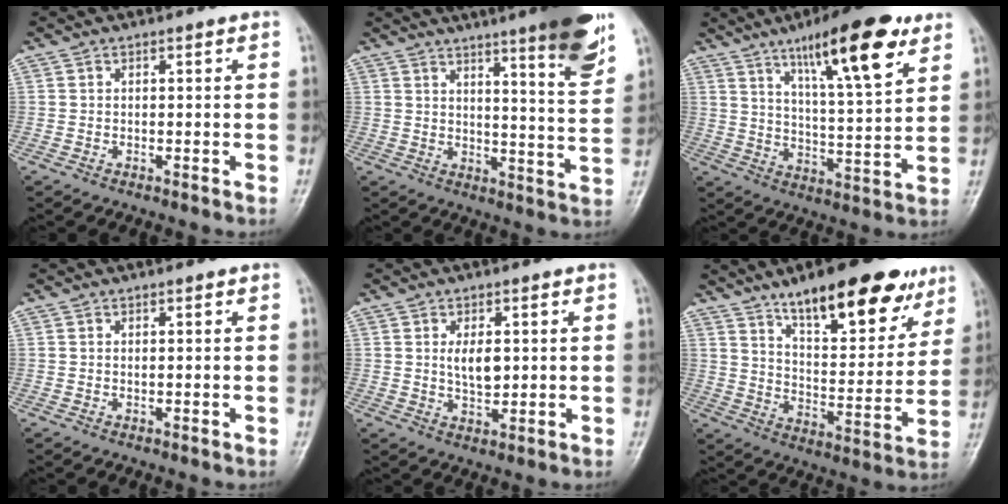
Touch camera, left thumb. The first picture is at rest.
{"total": 14.7, "force": [9.2, 1.5, 11.4], "torque": [-0.145, -0.052, 0.125]}
{"total": 17.7, "force": [10.2, 3.9, 13.9], "torque": [-0.198, -0.047, 0.165]}
{"total": 0.8, "force": [0.4, 0.2, 0.6], "torque": [-0.012, 0.000, 0.006]}
{"total": 5.0, "force": [0.9, 2.6, 4.2], "torque": [-0.066, -0.011, 0.019]}
{"total": 21.4, "force": [14.0, 7.5, 14.4], "torque": [-0.164, -0.059, 0.219]}